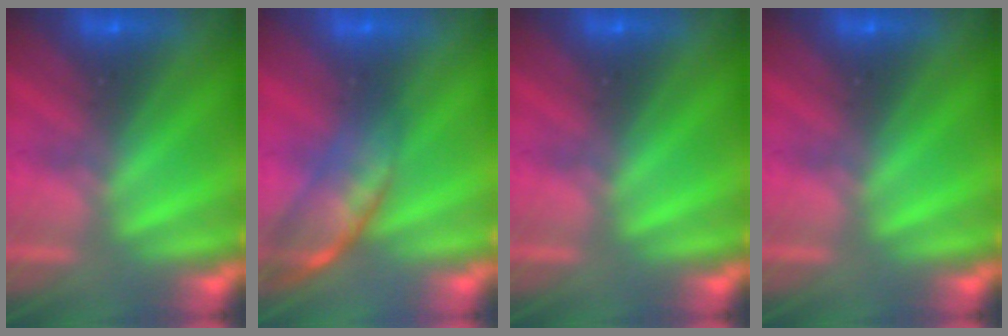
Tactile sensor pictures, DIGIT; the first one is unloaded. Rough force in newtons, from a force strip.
{"total": 2.6}
{"total": 0.0}
{"total": 0.0}